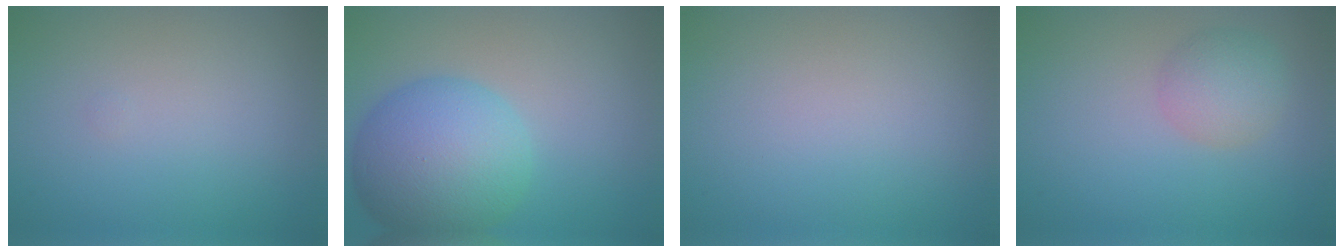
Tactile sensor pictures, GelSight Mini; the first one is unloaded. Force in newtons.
{"total": 9.7, "press": 9.7, "slide": 0.2}
{"total": 0.0}
{"total": 3.0, "press": 3.0, "slide": 0.0}